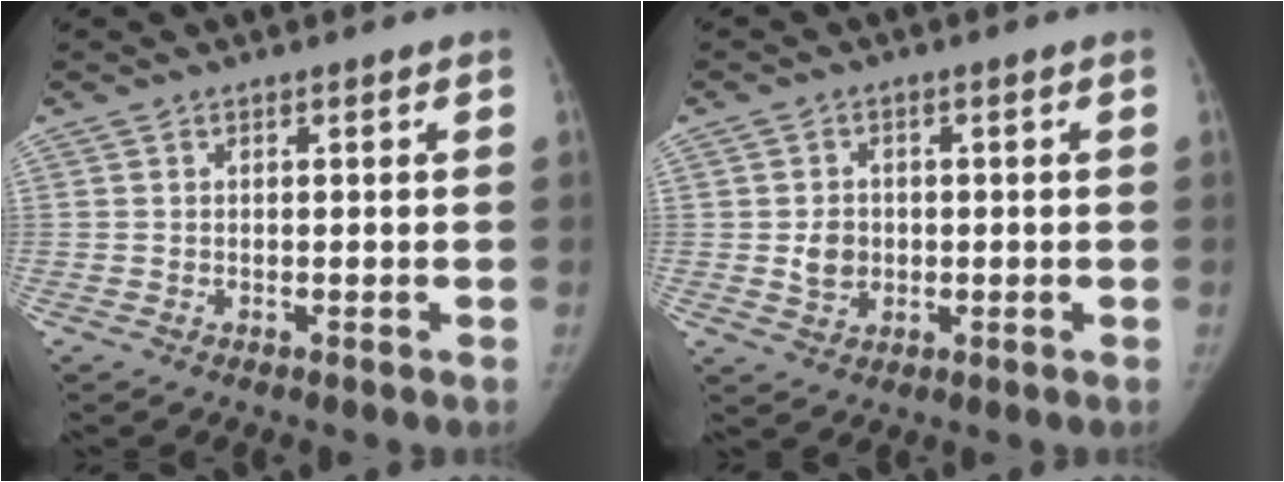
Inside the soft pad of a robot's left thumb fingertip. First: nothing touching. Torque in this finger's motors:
{"motor_torque": [-0.01, 0.03, 0.20, -0.13, 0.03]}